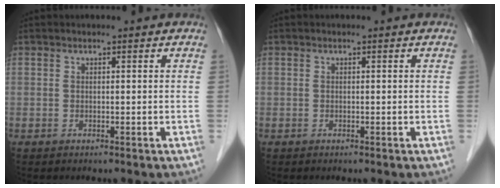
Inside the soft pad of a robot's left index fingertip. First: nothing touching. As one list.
[{"total": 0.0}]